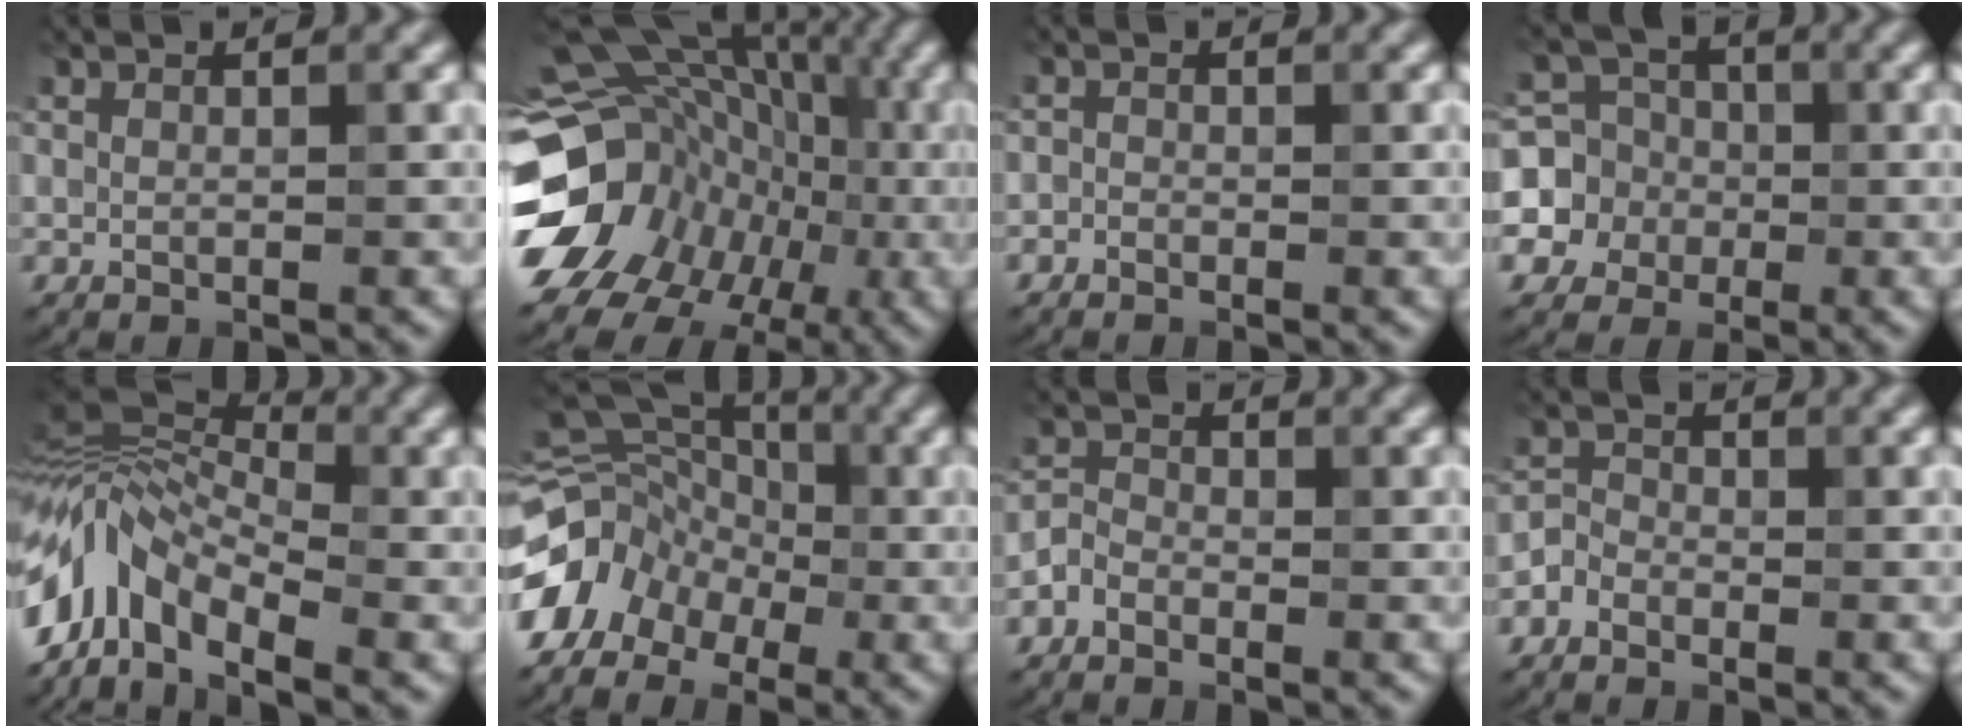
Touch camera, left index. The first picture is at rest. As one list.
[{"total": 17.2, "force": [-3.0, 13.7, 9.9], "torque": [-0.162, 0.009, -0.034]}, {"total": 0.7, "force": [-0.5, 0.4, 0.2], "torque": [0.001, -0.002, -0.013]}, {"total": 6.4, "force": [-0.7, 6.1, 1.6], "torque": [-0.024, 0.020, -0.041]}, {"total": 8.7, "force": [-3.4, 4.9, 6.4], "torque": [-0.114, 0.018, -0.087]}, {"total": 9.3, "force": [-3.9, 7.3, 4.1], "torque": [-0.056, 0.000, -0.072]}, {"total": 1.8, "force": [-1.2, 1.1, 0.7], "torque": [-0.011, 0.004, -0.032]}, {"total": 1.8, "force": [-1.2, 1.3, 0.6], "torque": [0.001, 0.008, -0.029]}]